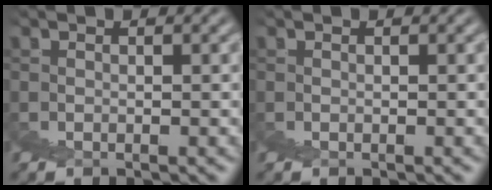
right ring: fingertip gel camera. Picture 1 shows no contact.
{"total": 0.0}